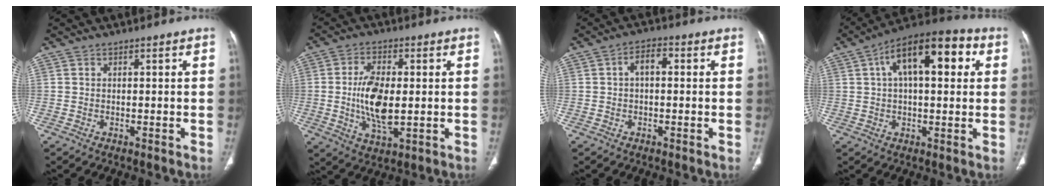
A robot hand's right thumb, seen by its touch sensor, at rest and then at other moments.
{"total": 10.7, "force": [-0.2, 5.1, 9.4], "torque": [-0.177, -0.008, 0.000]}
{"total": 3.8, "force": [0.3, 2.1, 3.1], "torque": [-0.047, 0.015, -0.001]}
{"total": 16.8, "force": [4.9, 7.7, 14.1], "torque": [-0.194, 0.028, 0.068]}